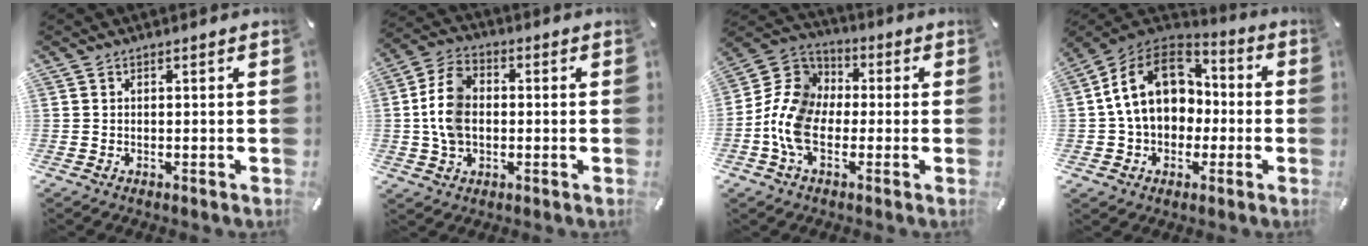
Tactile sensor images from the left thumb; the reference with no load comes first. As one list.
[{"total": 9.8, "force": [-0.3, 7.2, 6.6], "torque": [-0.152, 0.012, -0.005]}, {"total": 11.7, "force": [-3.7, 8.6, 7.0], "torque": [-0.167, 0.023, -0.072]}, {"total": 16.8, "force": [1.0, 13.5, 9.9], "torque": [-0.189, 0.018, 0.022]}]